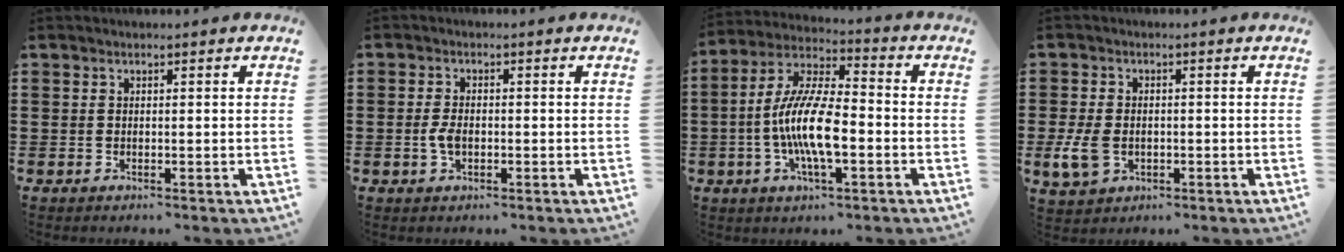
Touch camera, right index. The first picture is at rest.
{"total": 2.9, "force": [-0.5, 1.5, 2.4], "torque": [-0.061, -0.007, -0.012]}
{"total": 11.9, "force": [-2.6, 3.8, 11.0], "torque": [-0.239, -0.012, -0.051]}
{"total": 4.3, "force": [-1.2, 3.1, 2.8], "torque": [-0.080, -0.005, -0.028]}